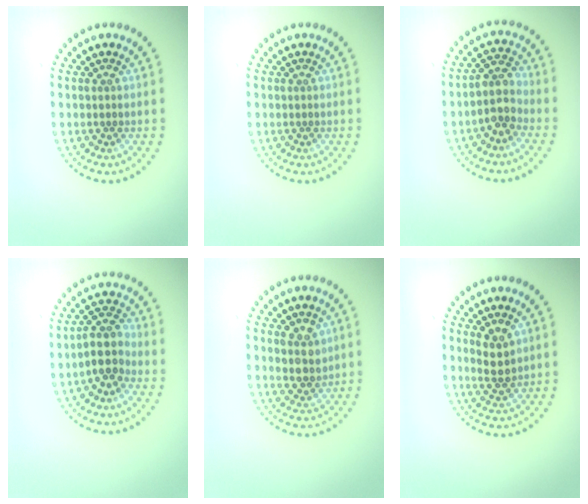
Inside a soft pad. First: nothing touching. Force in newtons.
{"total": 0.0}
{"total": 3.1, "press": 2.5, "slide": 1.8}
{"total": 3.0, "press": 2.6, "slide": 1.5}
{"total": 2.5, "press": 2.3, "slide": 1.0}
{"total": 2.2, "press": 2.1, "slide": 0.8}